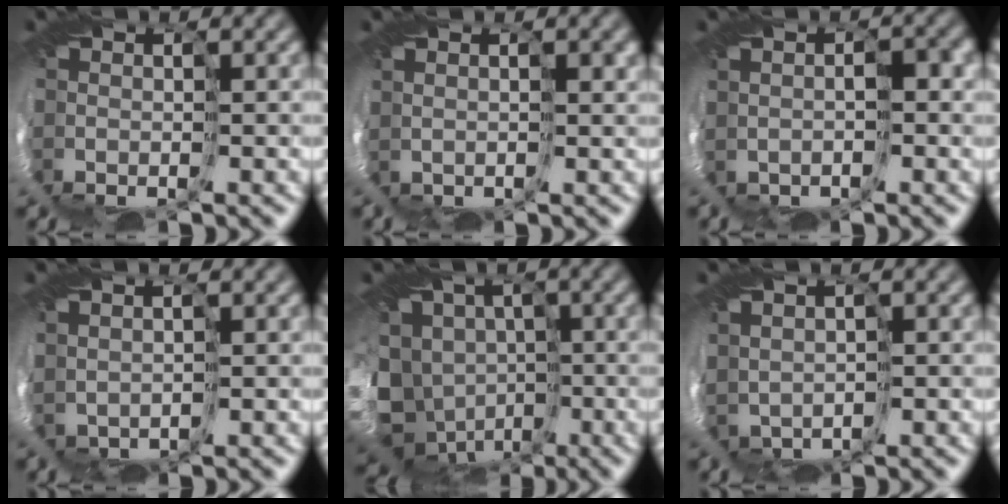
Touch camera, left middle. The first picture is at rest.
{"total": 1.1, "force": [0.8, 0.5, 0.5], "torque": [-0.005, 0.013, 0.020]}
{"total": 1.2, "force": [-0.5, 0.8, 0.8], "torque": [-0.011, 0.011, 0.000]}
{"total": 1.0, "force": [0.9, 0.5, -0.1], "torque": [-0.004, 0.004, 0.018]}
{"total": 13.5, "force": [-4.6, 11.2, 6.0], "torque": [-0.153, -0.009, -0.086]}
{"total": 1.2, "force": [0.5, 1.1, 0.2], "torque": [-0.012, -0.002, 0.010]}